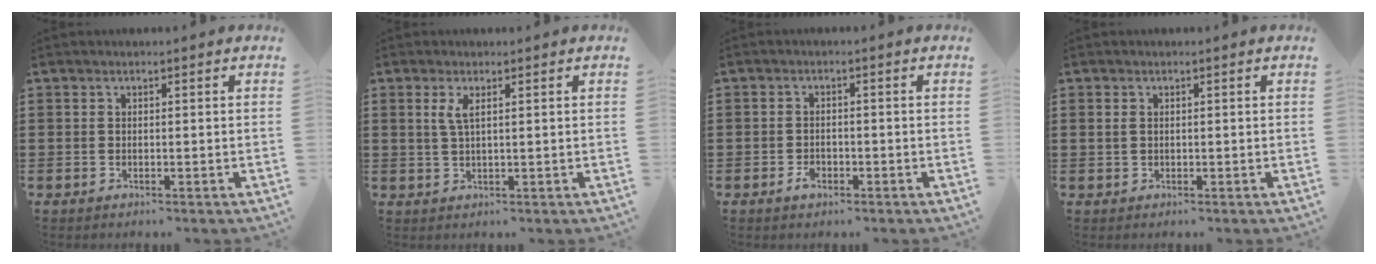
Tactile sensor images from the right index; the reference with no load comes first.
{"total": 2.3, "force": [0.9, 0.5, 2.1], "torque": [-0.045, 0.002, 0.014]}
{"total": 1.8, "force": [-1.1, 0.9, 1.1], "torque": [-0.021, 0.000, -0.020]}
{"total": 1.0, "force": [0.2, 0.8, 0.6], "torque": [-0.014, 0.006, 0.004]}